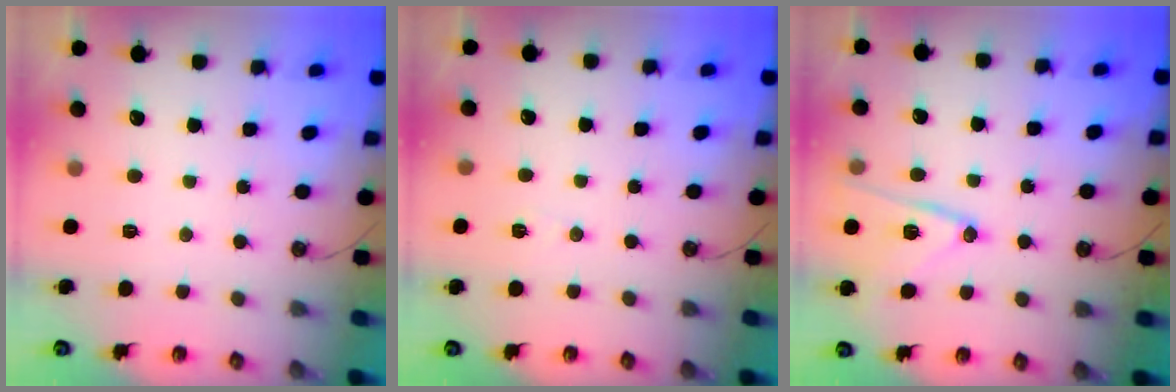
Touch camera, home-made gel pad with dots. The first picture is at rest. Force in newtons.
{"total": 4.3, "press": 3.3, "slide": 2.8}
{"total": 13.6, "press": 13.2, "slide": 3.0}